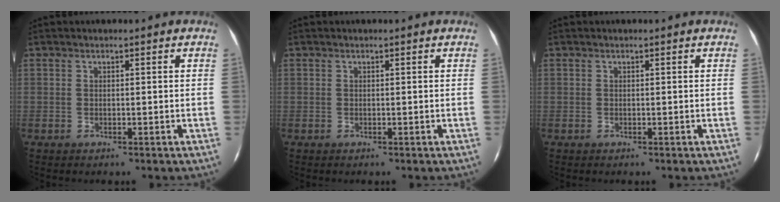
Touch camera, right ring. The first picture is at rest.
{"total": 0.0}
{"total": 0.0}